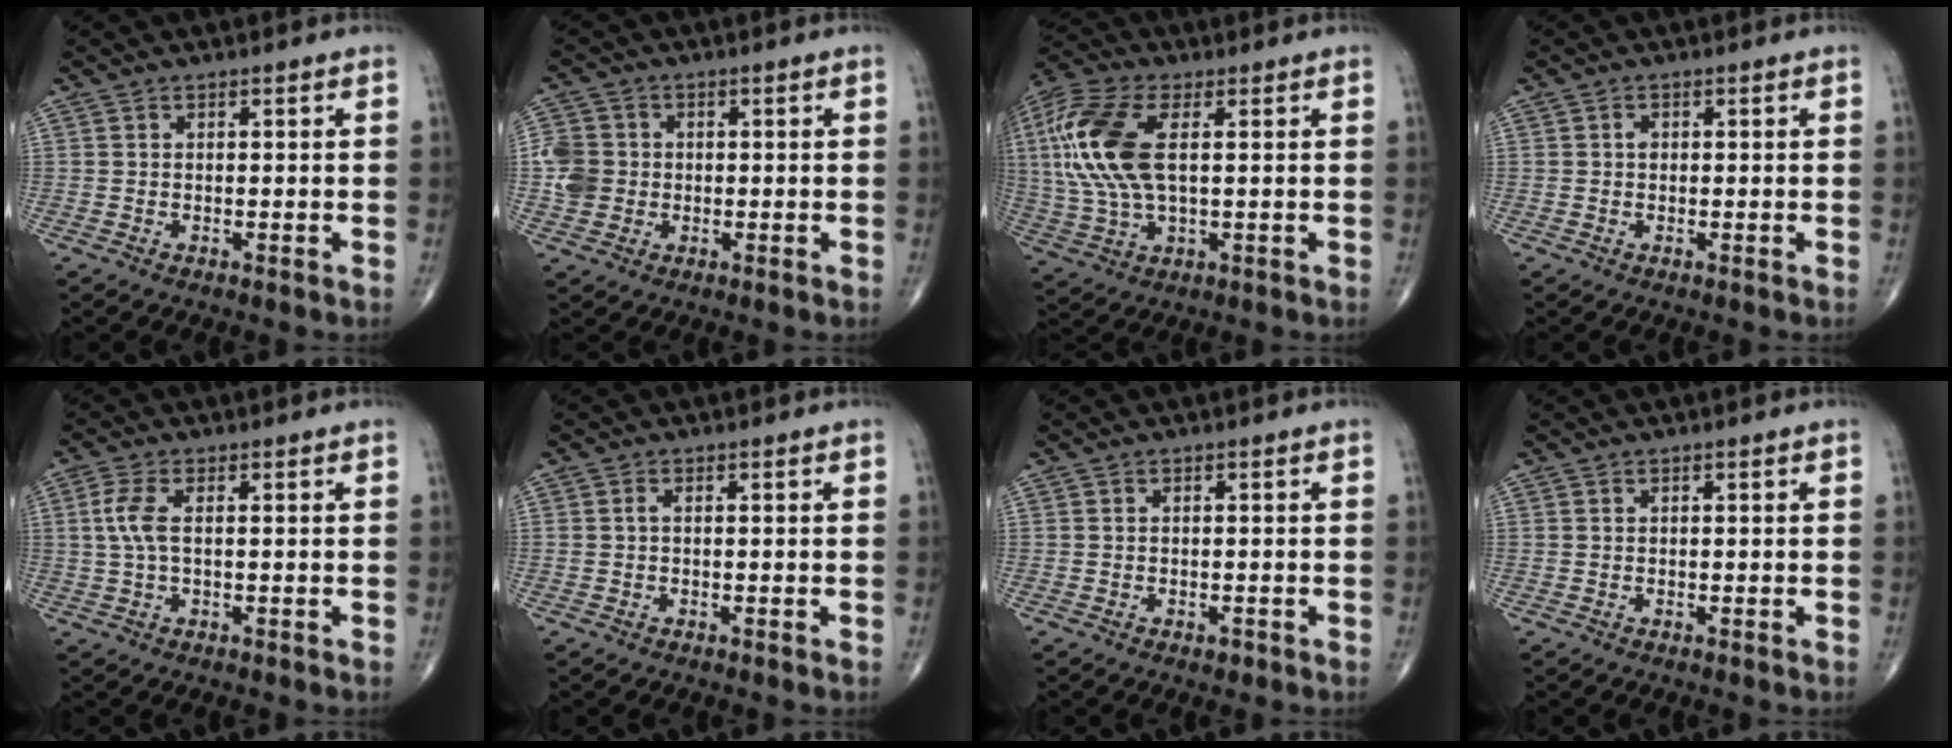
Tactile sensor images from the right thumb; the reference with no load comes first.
{"total": 6.2, "force": [-0.4, 5.6, 2.6], "torque": [-0.041, 0.007, -0.010]}
{"total": 17.4, "force": [3.1, 8.4, 14.9], "torque": [-0.348, 0.005, 0.056]}
{"total": 0.9, "force": [0.1, 0.7, 0.6], "torque": [-0.005, 0.001, -0.001]}
{"total": 4.4, "force": [0.6, 1.8, 4.0], "torque": [-0.109, 0.008, 0.010]}
{"total": 0.8, "force": [0.0, 0.4, 0.7], "torque": [-0.015, 0.001, -0.002]}
{"total": 1.0, "force": [-0.6, 0.6, 0.6], "torque": [-0.008, 0.000, -0.008]}
{"total": 0.0}